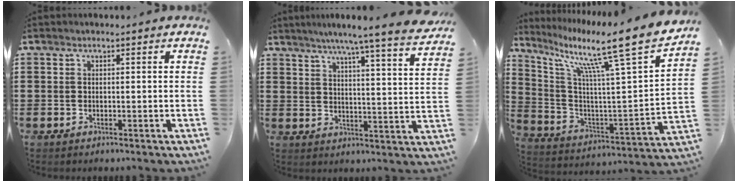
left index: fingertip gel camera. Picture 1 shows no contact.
{"total": 6.8, "force": [5.9, -1.3, 3.1], "torque": [-0.075, -0.045, 0.093]}
{"total": 13.0, "force": [9.4, 0.3, 9.0], "torque": [-0.171, -0.075, 0.134]}